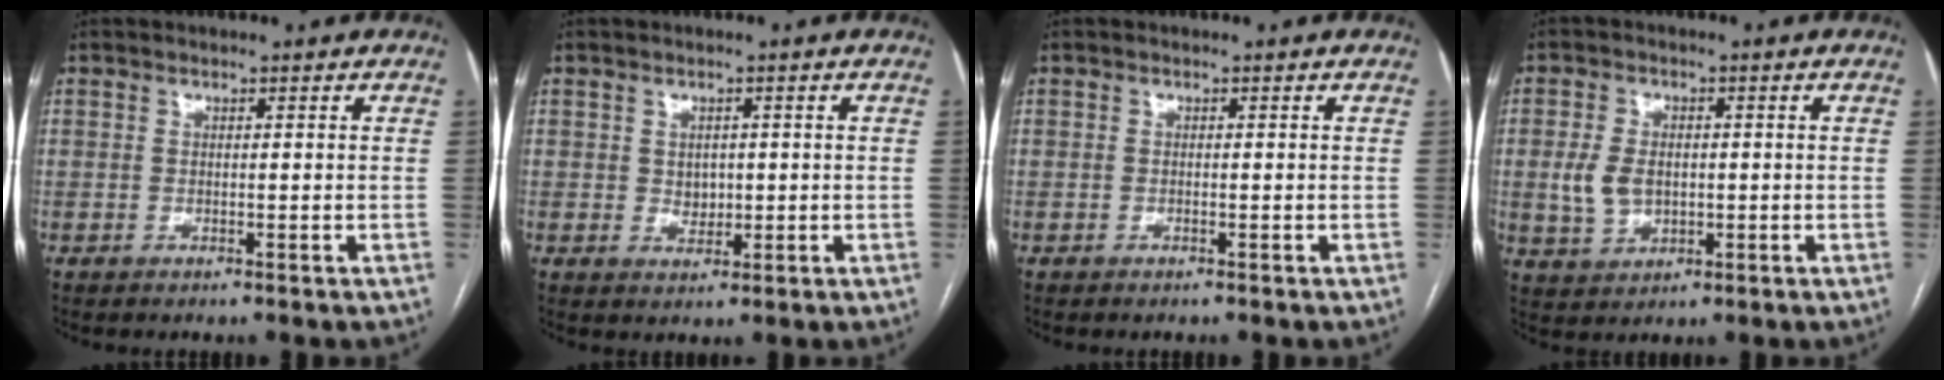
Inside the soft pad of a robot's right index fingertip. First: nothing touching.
{"total": 2.4, "force": [0.2, 1.9, 1.4], "torque": [-0.017, 0.001, 0.008]}
{"total": 0.0}
{"total": 5.7, "force": [-0.2, 4.0, 4.0], "torque": [-0.089, 0.009, 0.006]}